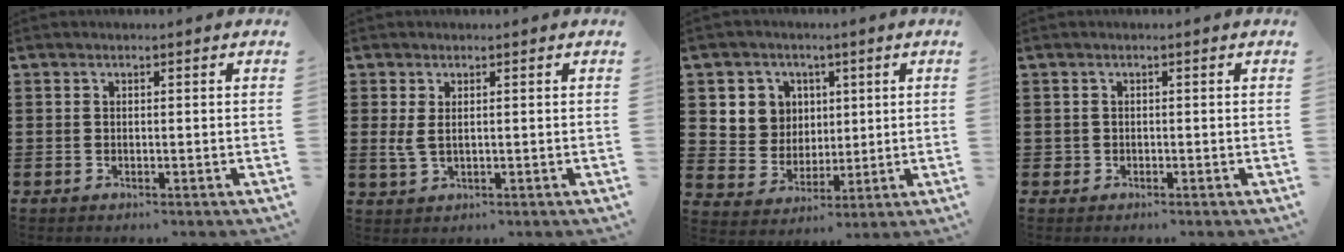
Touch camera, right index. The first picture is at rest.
{"total": 2.7, "force": [0.8, 1.1, 2.3], "torque": [-0.064, -0.001, 0.009]}
{"total": 7.1, "force": [2.6, 6.5, 1.3], "torque": [-0.053, 0.008, 0.050]}
{"total": 0.8, "force": [-0.1, 0.7, 0.1], "torque": [-0.004, 0.006, -0.004]}